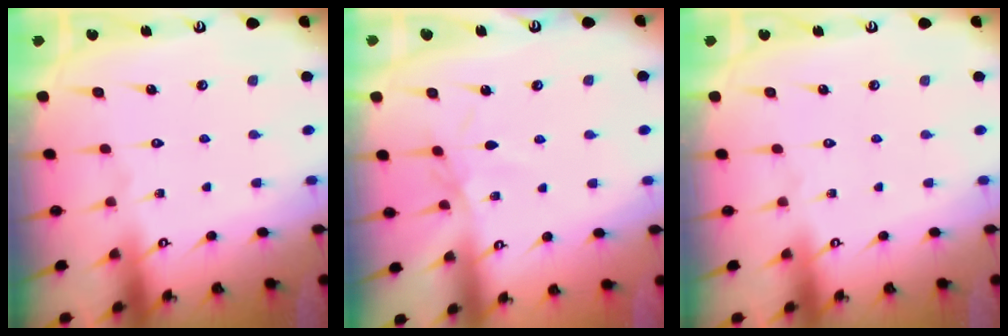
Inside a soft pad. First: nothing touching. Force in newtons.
{"total": 2.3, "press": 2.3, "slide": 0.5}
{"total": 0.0}